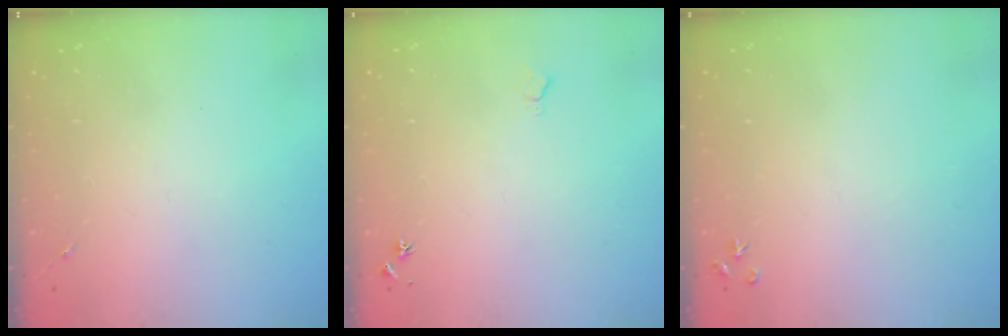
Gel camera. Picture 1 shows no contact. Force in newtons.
{"total": 5.6, "press": 5.5, "slide": 0.7}
{"total": 3.6, "press": 3.5, "slide": 0.5}